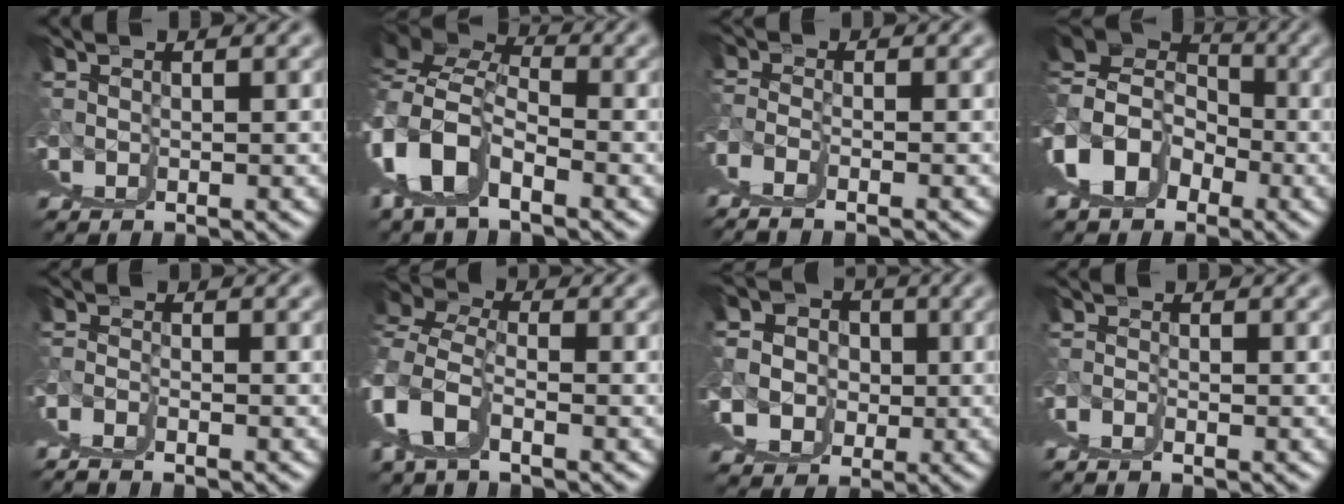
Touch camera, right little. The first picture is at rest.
{"total": 2.4, "force": [0.5, -1.2, 2.0], "torque": [-0.033, 0.009, 0.013]}
{"total": 2.7, "force": [1.6, -1.4, 1.7], "torque": [-0.021, 0.015, 0.029]}
{"total": 7.1, "force": [0.9, 5.1, 4.9], "torque": [-0.076, -0.008, 0.028]}
{"total": 2.2, "force": [0.5, -1.9, 0.9], "torque": [-0.005, 0.013, 0.013]}
{"total": 2.2, "force": [0.9, -0.9, 1.7], "torque": [-0.015, 0.015, 0.015]}
{"total": 6.5, "force": [0.9, 5.2, 3.8], "torque": [-0.063, -0.029, 0.023]}
{"total": 1.9, "force": [0.2, -1.8, -0.2], "torque": [0.012, 0.013, 0.005]}